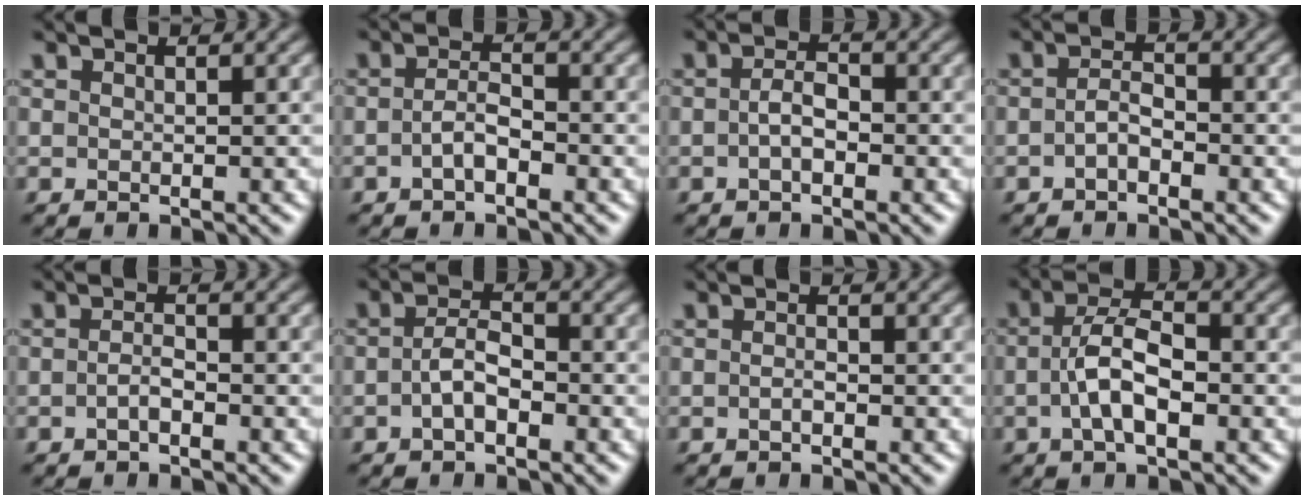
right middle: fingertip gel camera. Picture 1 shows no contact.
{"total": 1.9, "force": [-0.8, 0.7, 1.6], "torque": [-0.034, 0.004, -0.019]}
{"total": 2.0, "force": [-0.5, 1.0, 1.7], "torque": [-0.035, 0.002, -0.012]}
{"total": 1.7, "force": [-0.6, 0.8, 1.3], "torque": [-0.028, 0.005, -0.015]}
{"total": 1.3, "force": [-0.5, 0.4, 1.1], "torque": [-0.023, 0.002, -0.012]}
{"total": 2.6, "force": [-0.8, 1.2, 2.1], "torque": [-0.042, 0.004, -0.019]}
{"total": 0.8, "force": [-0.3, 0.3, 0.7], "torque": [-0.014, 0.000, -0.006]}
{"total": 4.6, "force": [-1.0, 2.0, 4.1], "torque": [-0.078, 0.007, -0.022]}